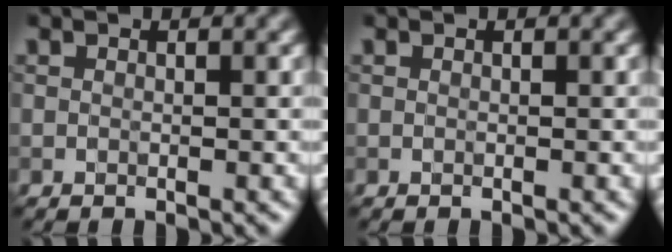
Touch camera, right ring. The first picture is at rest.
{"total": 0.0}